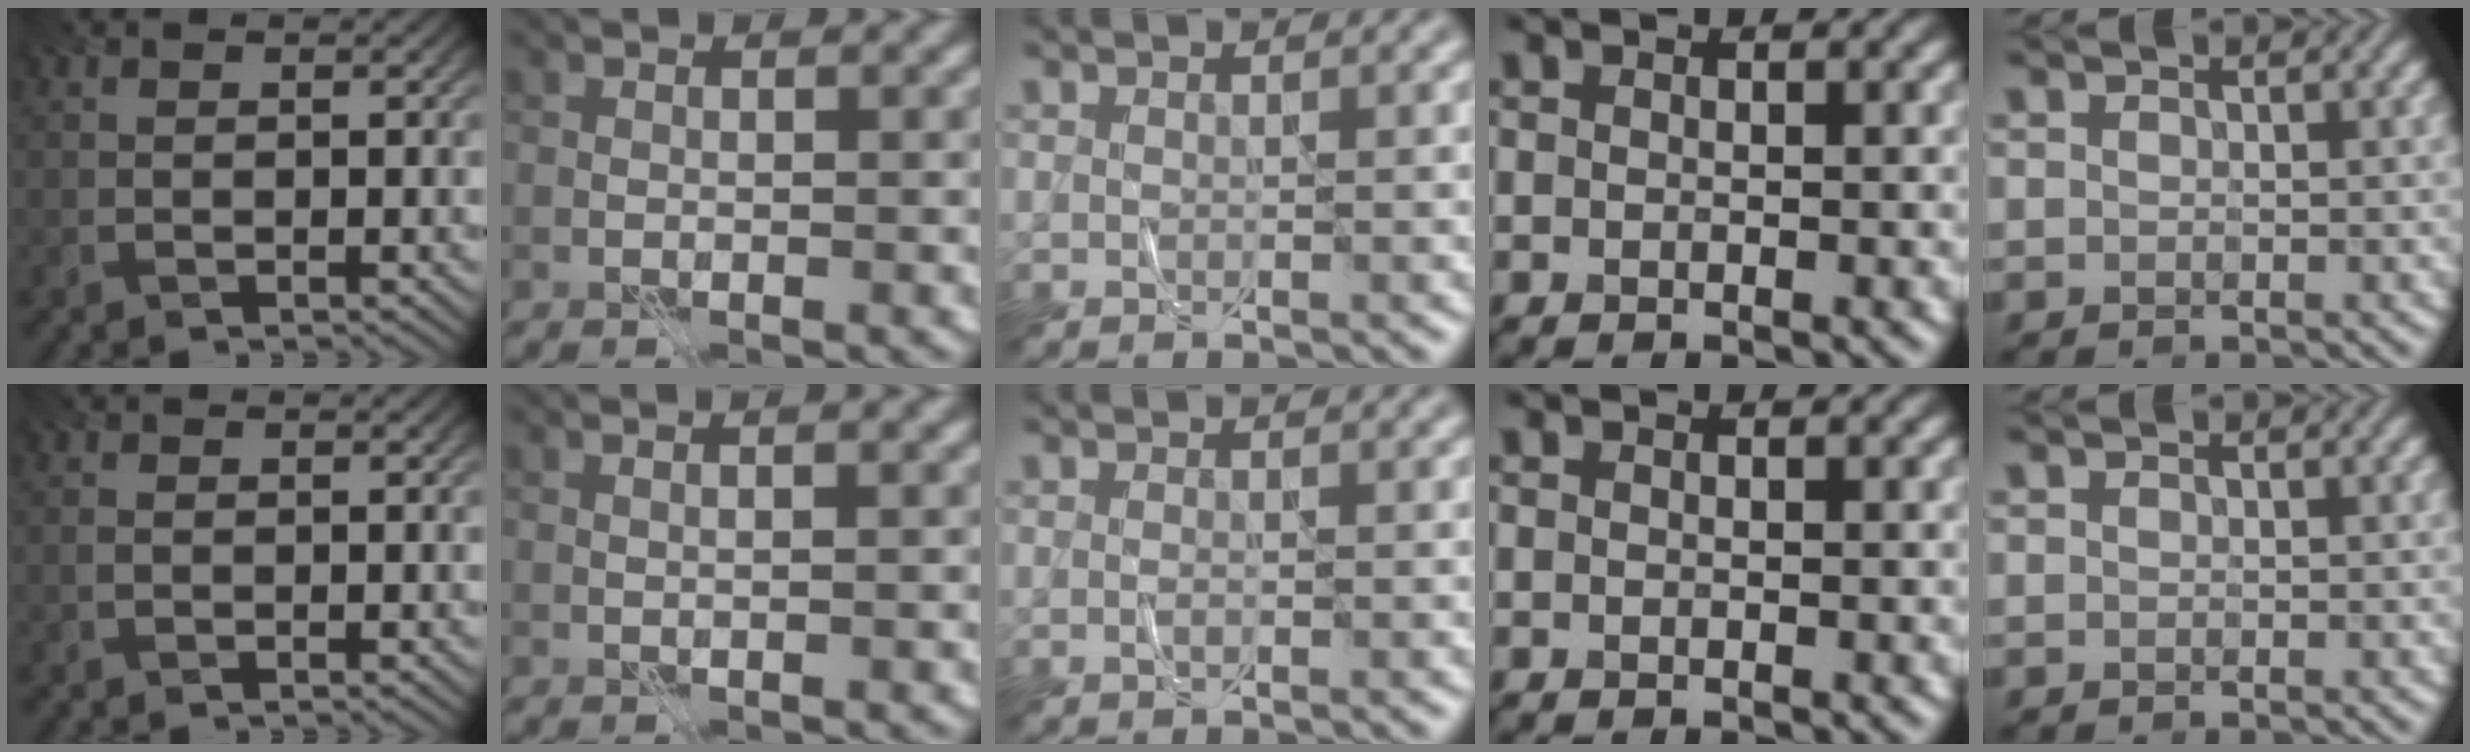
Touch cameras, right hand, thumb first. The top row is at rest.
{"thumb": {"total": 0.6, "force": [-0.4, 0.4, 0.2], "torque": [-0.003, -0.002, -0.007]}, "index": {"total": 1.8, "force": [1.0, 0.6, 1.4], "torque": [-0.008, -0.001, -0.004]}, "middle": {"total": 0.5, "force": [-0.2, 0.1, 0.5], "torque": [-0.010, -0.001, -0.002]}}